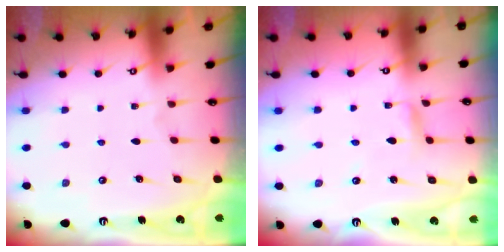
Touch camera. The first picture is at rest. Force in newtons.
{"total": 2.4, "press": 2.4, "slide": 0.2}